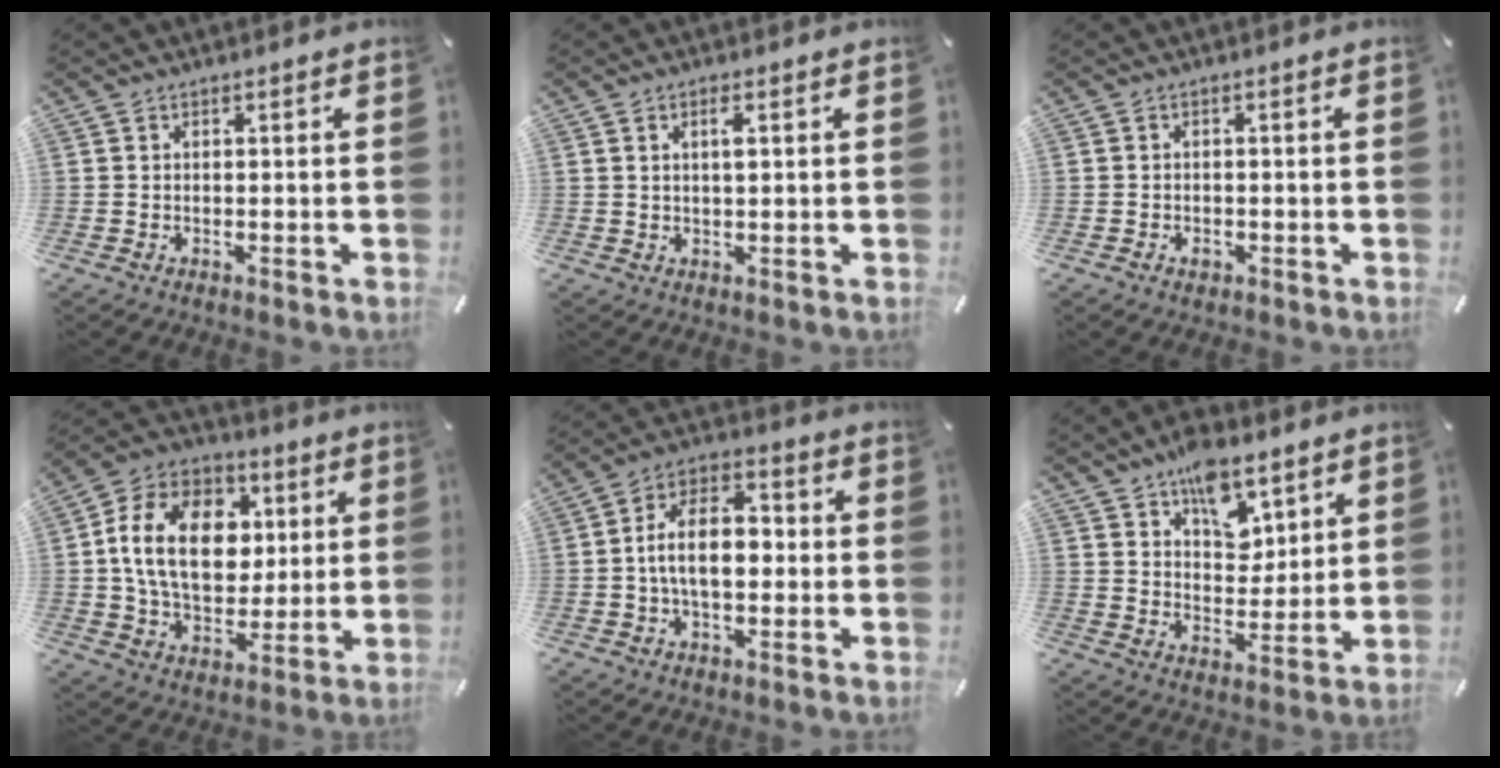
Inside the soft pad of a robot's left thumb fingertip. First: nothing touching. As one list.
[{"total": 2.5, "force": [0.8, 0.7, 2.3], "torque": [-0.040, 0.001, 0.010]}, {"total": 1.6, "force": [-0.8, 1.2, 0.8], "torque": [-0.016, 0.004, -0.017]}, {"total": 19.2, "force": [2.5, 13.8, 13.1], "torque": [-0.253, 0.013, 0.045]}, {"total": 11.5, "force": [-1.5, 7.0, 9.1], "torque": [-0.167, 0.012, -0.029]}, {"total": 11.5, "force": [7.2, 7.2, 5.4], "torque": [-0.071, -0.042, 0.129]}]